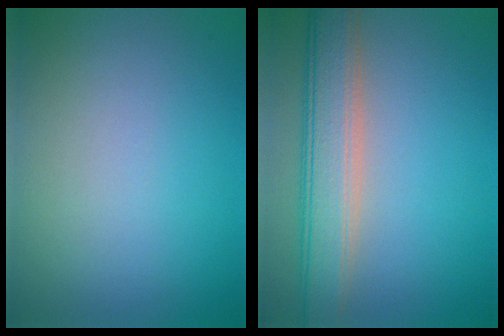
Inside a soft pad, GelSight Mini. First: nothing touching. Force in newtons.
{"total": 6.0, "press": 5.9, "slide": 0.5}